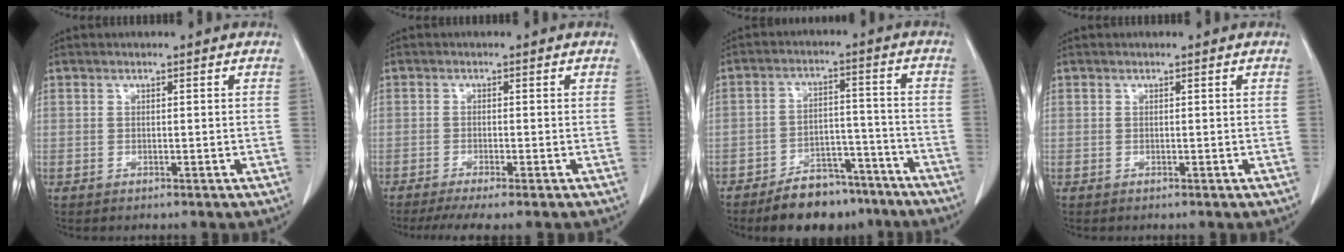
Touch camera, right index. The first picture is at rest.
{"total": 5.3, "force": [-4.1, 0.1, 3.4], "torque": [-0.051, -0.010, -0.065]}
{"total": 10.4, "force": [-8.3, 4.9, 4.0], "torque": [-0.045, 0.024, -0.130]}
{"total": 0.0}